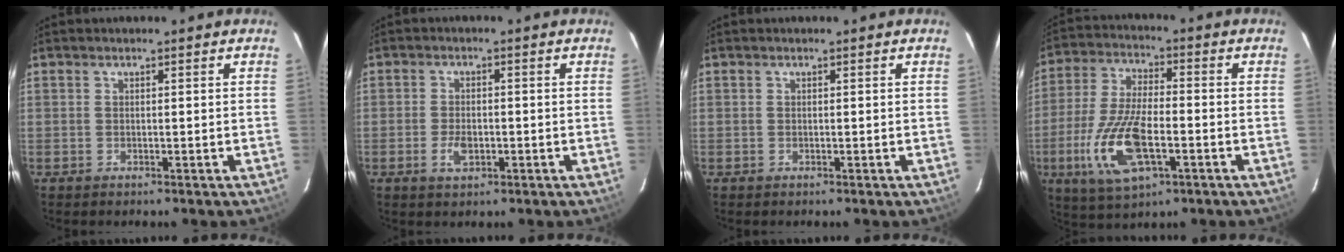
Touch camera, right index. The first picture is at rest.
{"total": 3.9, "force": [-1.4, 2.2, 2.9], "torque": [-0.061, -0.002, -0.022]}
{"total": 0.0}
{"total": 15.3, "force": [-5.1, 6.2, 13.0], "torque": [-0.281, -0.013, -0.092]}